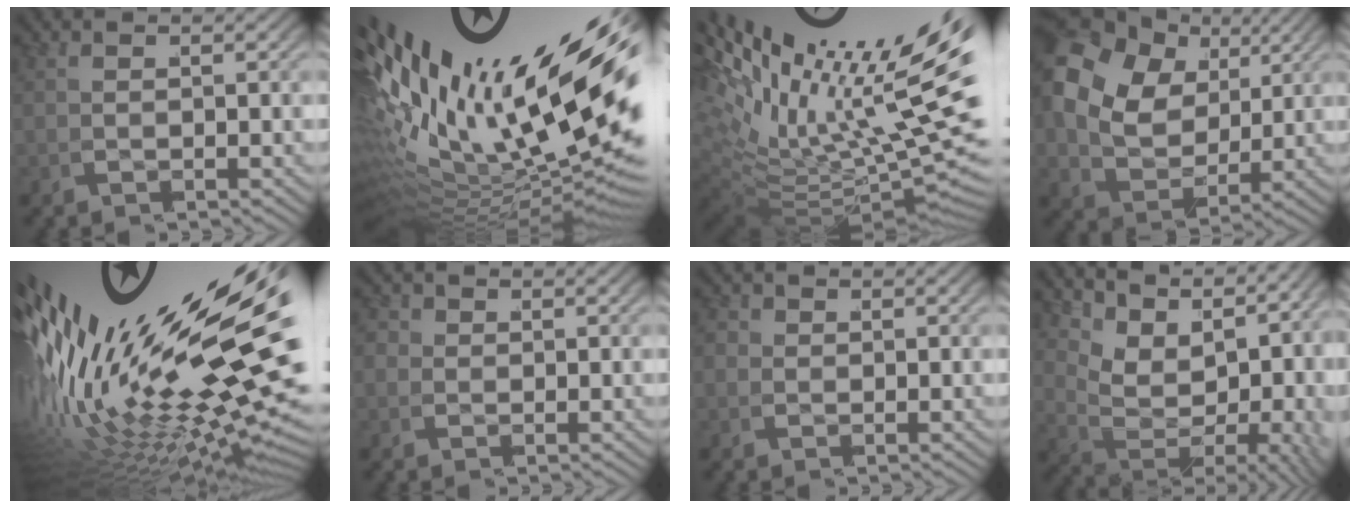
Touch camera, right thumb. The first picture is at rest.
{"total": 19.7, "force": [0.1, 11.5, 16.0], "torque": [-0.293, -0.049, 0.035]}
{"total": 15.0, "force": [0.8, 9.2, 11.8], "torque": [-0.177, -0.046, 0.030]}
{"total": 9.4, "force": [1.4, 7.6, 5.3], "torque": [-0.135, -0.027, 0.029]}
{"total": 18.8, "force": [-1.8, 10.6, 15.3], "torque": [-0.268, -0.024, -0.011]}
{"total": 2.3, "force": [-0.2, 2.3, 0.0], "torque": [-0.008, 0.001, -0.011]}
{"total": 1.9, "force": [-0.2, 1.9, -0.1], "torque": [-0.005, 0.001, -0.010]}
{"total": 10.0, "force": [1.9, 6.2, 7.6], "torque": [-0.130, -0.016, 0.040]}